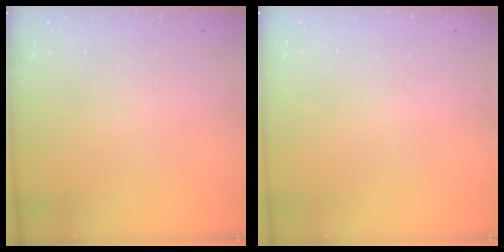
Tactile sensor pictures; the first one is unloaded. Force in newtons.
{"total": 0.0}